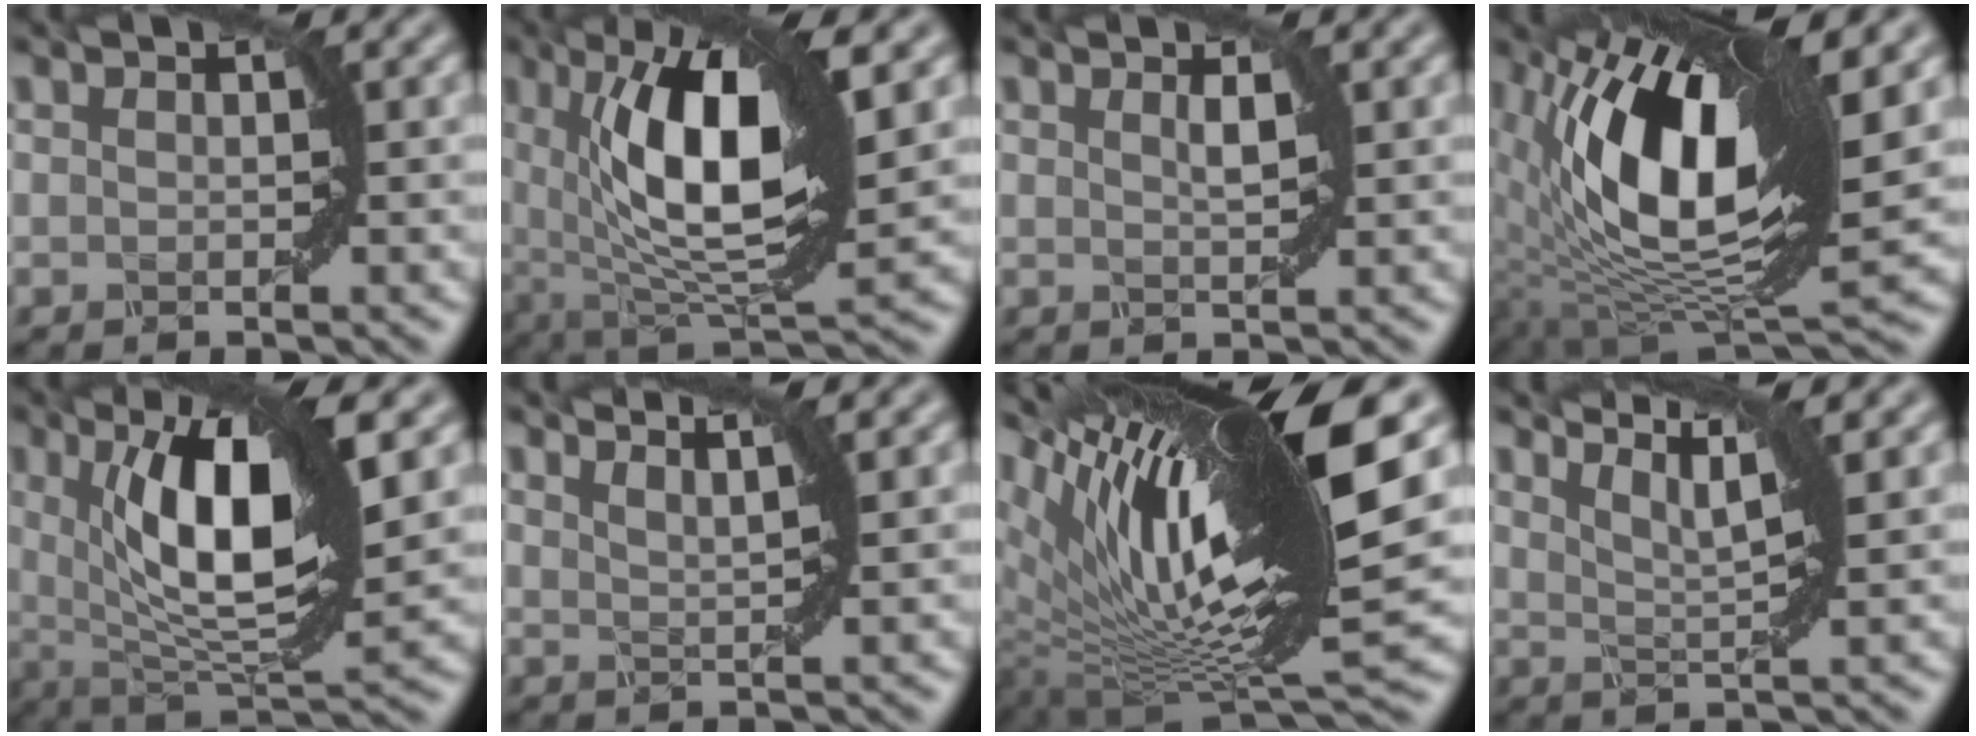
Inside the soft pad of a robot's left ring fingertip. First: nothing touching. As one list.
[{"total": 11.8, "force": [2.0, 4.3, 10.8], "torque": [-0.174, 0.003, 0.038]}, {"total": 0.9, "force": [0.2, 0.3, 0.8], "torque": [-0.008, 0.002, 0.007]}, {"total": 14.3, "force": [2.9, 5.8, 12.8], "torque": [-0.230, 0.006, 0.050]}, {"total": 10.7, "force": [2.3, 3.6, 9.8], "torque": [-0.157, -0.003, 0.048]}, {"total": 3.8, "force": [3.0, 1.1, 2.1], "torque": [-0.020, 0.015, 0.024]}, {"total": 16.4, "force": [5.6, 3.8, 14.9], "torque": [-0.252, 0.008, 0.112]}, {"total": 4.5, "force": [2.9, 0.9, 3.3], "torque": [-0.050, 0.010, 0.043]}]